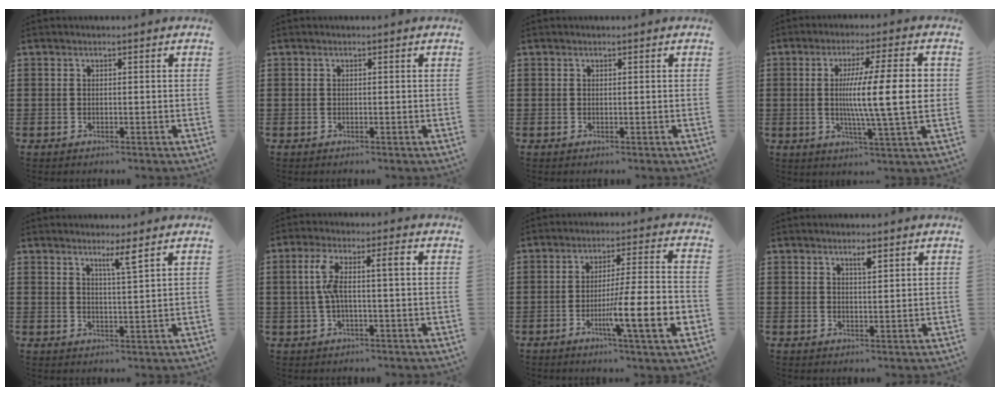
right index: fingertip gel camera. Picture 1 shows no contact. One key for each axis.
{"total": 0.0}
{"total": 0.0}
{"total": 13.4, "fx": 0.6, "fy": 1.9, "fz": 13.3, "tx": -0.216, "ty": -0.002, "tz": 0.007}
{"total": 3.2, "fx": 2.2, "fy": -0.3, "fz": 2.3, "tx": -0.041, "ty": -0.008, "tz": 0.036}
{"total": 6.1, "fx": 0.3, "fy": 1.1, "fz": 6.0, "tx": -0.126, "ty": 0.001, "tz": -0.005}
{"total": 12.1, "fx": -4.2, "fy": 0.9, "fz": 11.3, "tx": -0.192, "ty": -0.011, "tz": -0.077}
{"total": 1.8, "fx": 1.1, "fy": 0.4, "fz": 1.4, "tx": -0.022, "ty": -0.001, "tz": 0.016}